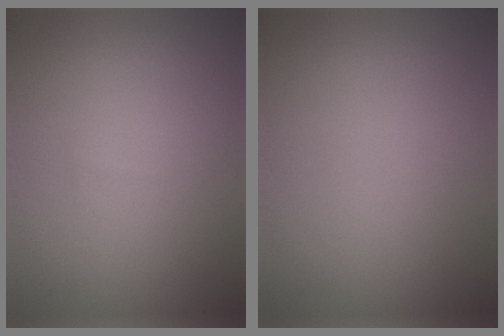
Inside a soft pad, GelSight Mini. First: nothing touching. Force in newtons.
{"total": 0.0}